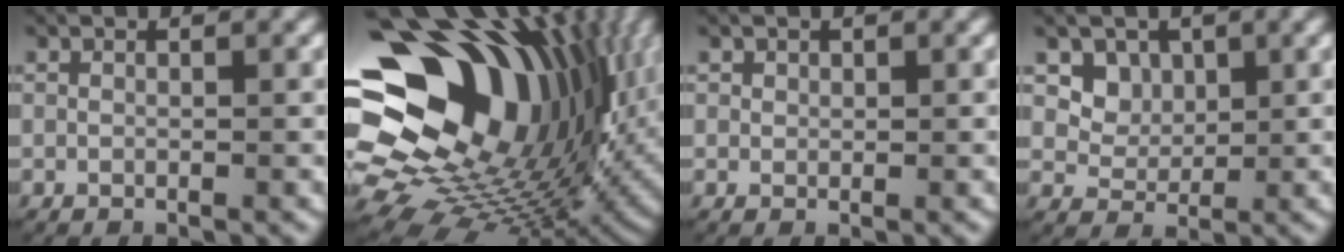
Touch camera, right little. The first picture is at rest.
{"total": 27.1, "force": [1.6, 19.6, 18.6], "torque": [-0.320, -0.014, 0.022]}
{"total": 0.8, "force": [0.2, 0.8, 0.0], "torque": [0.000, 0.001, 0.001]}
{"total": 3.1, "force": [1.1, 2.5, 1.3], "torque": [-0.035, -0.008, 0.027]}